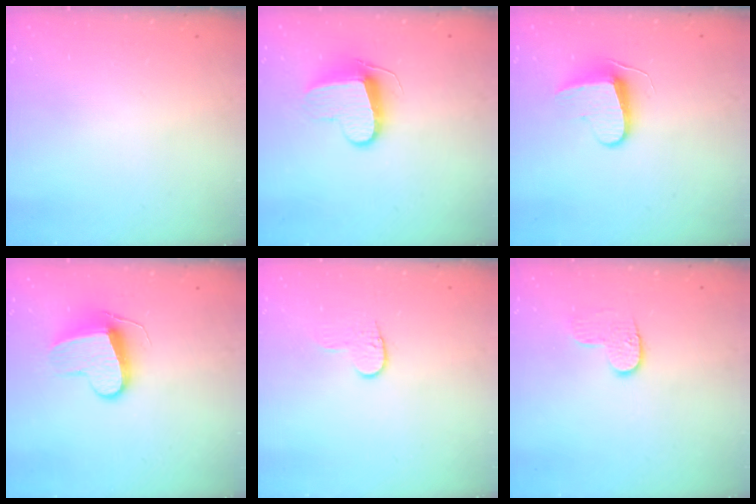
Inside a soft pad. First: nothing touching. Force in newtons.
{"total": 9.5, "press": 9.5, "slide": 0.4}
{"total": 8.7, "press": 8.6, "slide": 0.5}
{"total": 9.9, "press": 9.9, "slide": 0.6}
{"total": 5.3, "press": 5.2, "slide": 0.5}
{"total": 6.2, "press": 6.2, "slide": 0.3}